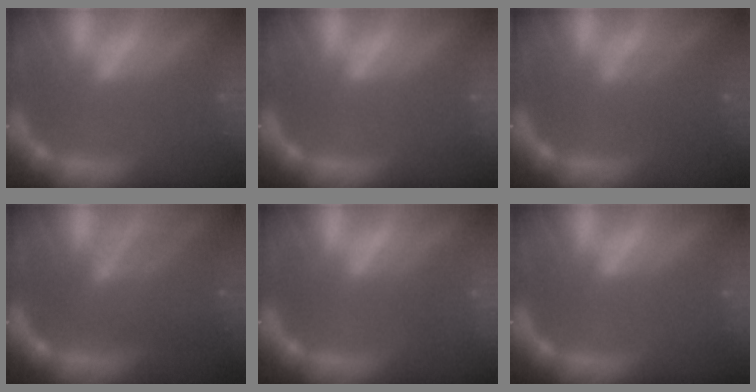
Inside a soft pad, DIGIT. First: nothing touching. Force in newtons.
{"total": 0.0}
{"total": 3.1}
{"total": 7.0}
{"total": 1.5}
{"total": 0.0}